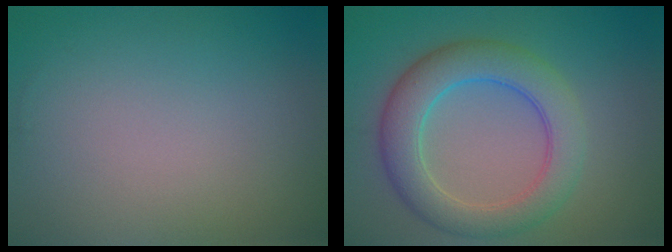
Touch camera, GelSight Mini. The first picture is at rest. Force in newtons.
{"total": 6.3, "press": 6.3, "slide": 0.1}